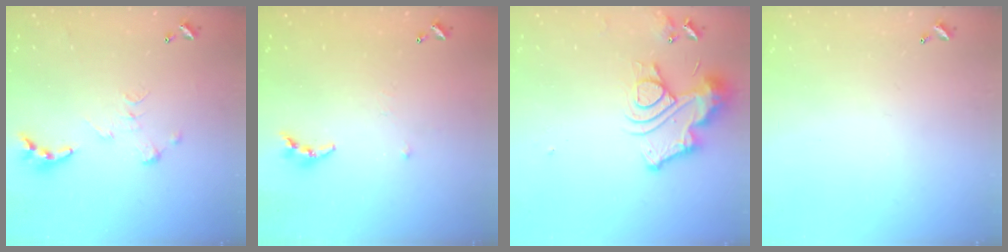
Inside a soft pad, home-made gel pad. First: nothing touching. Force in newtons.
{"total": 5.8, "press": 5.8, "slide": 0.1}
{"total": 13.0, "press": 12.9, "slide": 1.3}
{"total": 0.0}